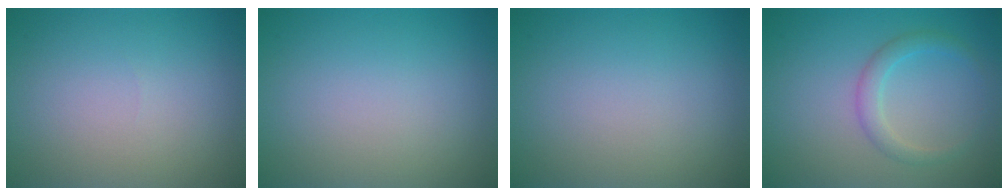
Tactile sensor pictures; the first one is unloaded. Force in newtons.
{"total": 0.0}
{"total": 0.0}
{"total": 2.0, "press": 2.0, "slide": 0.1}